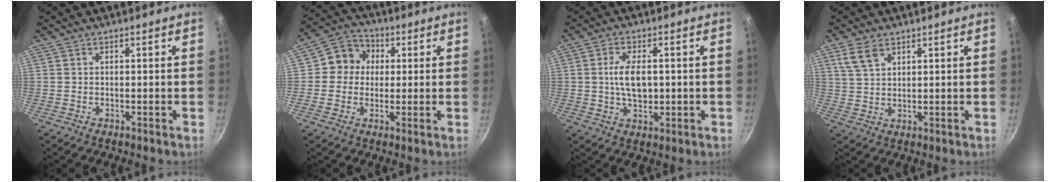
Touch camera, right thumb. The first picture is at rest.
{"total": 7.8, "force": [1.1, 7.2, 2.7], "torque": [-0.005, 0.015, -0.001]}
{"total": 7.1, "force": [0.3, 3.8, 5.9], "torque": [-0.098, 0.002, 0.004]}
{"total": 5.0, "force": [3.0, 2.6, 3.0], "torque": [-0.053, -0.008, 0.065]}